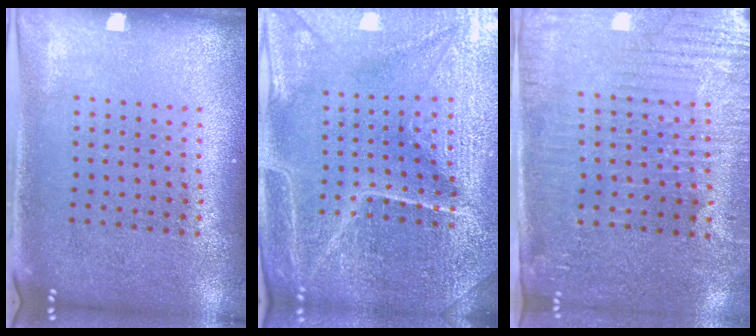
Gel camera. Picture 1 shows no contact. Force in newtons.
{"total": 5.1, "press": 4.8, "slide": 1.8}
{"total": 3.7, "press": 3.4, "slide": 1.5}